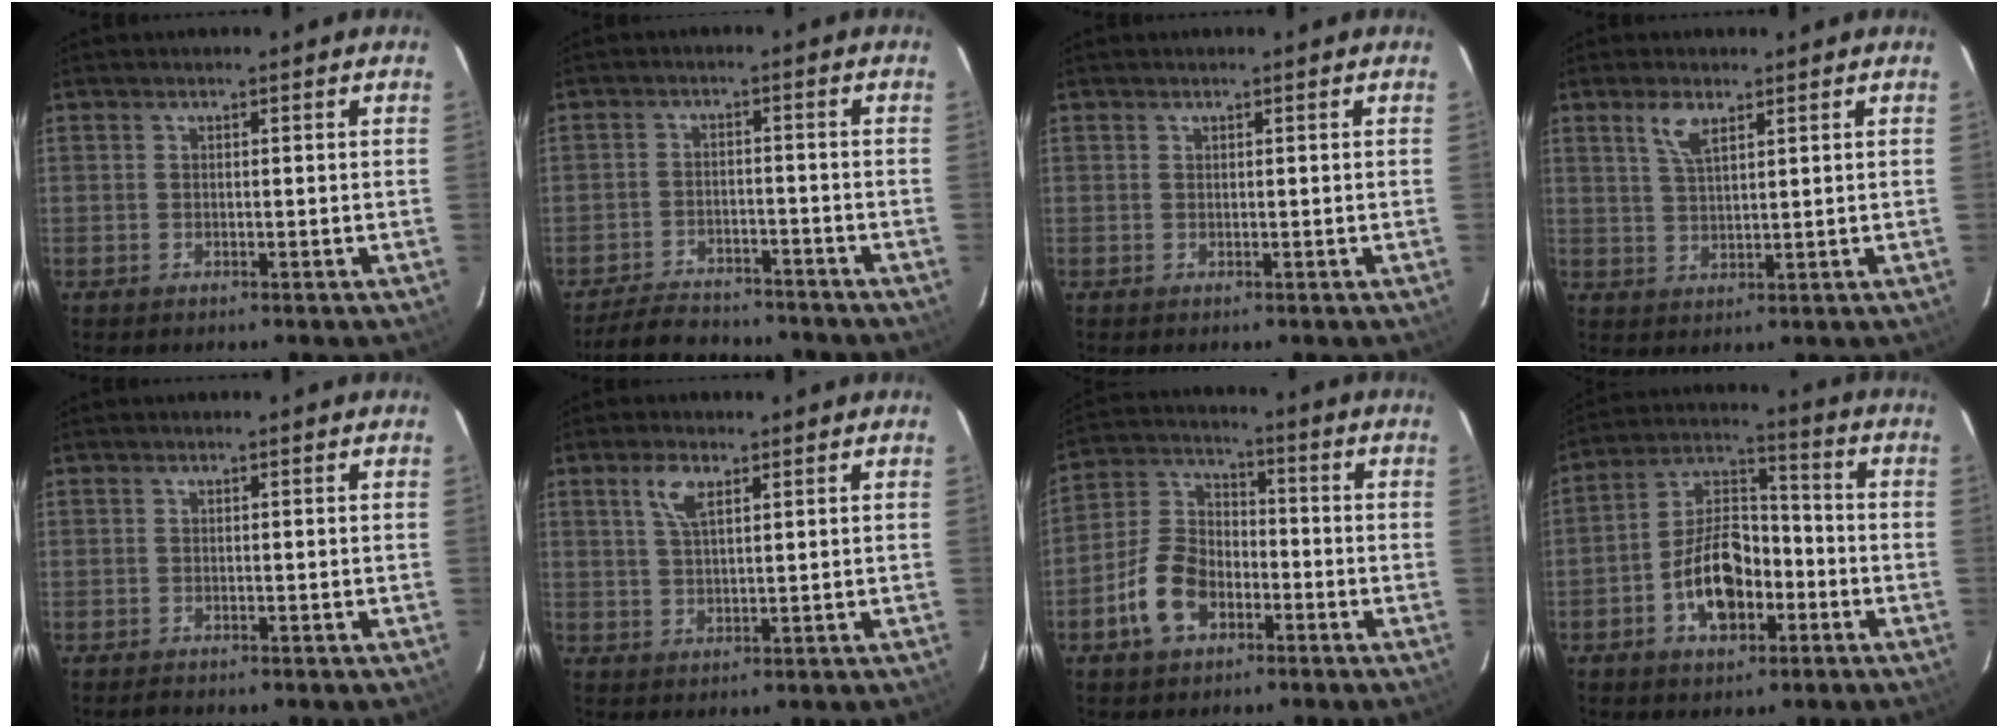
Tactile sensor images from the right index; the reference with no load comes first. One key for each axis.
{"total": 10.6, "fx": -9.4, "fy": 4.0, "fz": 3.0, "tx": -0.084, "ty": 0.007, "tz": -0.136}
{"total": 0.0}
{"total": 4.3, "fx": 2.6, "fy": 1.5, "fz": 3.1, "tx": -0.061, "ty": 0.004, "tz": 0.052}
{"total": 0.6, "fx": -0.5, "fy": 0.3, "fz": -0.1, "tx": -0.001, "ty": -0.001, "tz": -0.011}
{"total": 4.5, "fx": 2.4, "fy": 1.7, "fz": 3.4, "tx": -0.067, "ty": 0.007, "tz": 0.048}
{"total": 10.6, "fx": -5.2, "fy": 6.7, "fz": 6.2, "tx": -0.133, "ty": 0.022, "tz": -0.097}
{"total": 12.3, "fx": -4.8, "fy": 7.1, "fz": 8.9, "tx": -0.171, "ty": 0.028, "tz": -0.075}